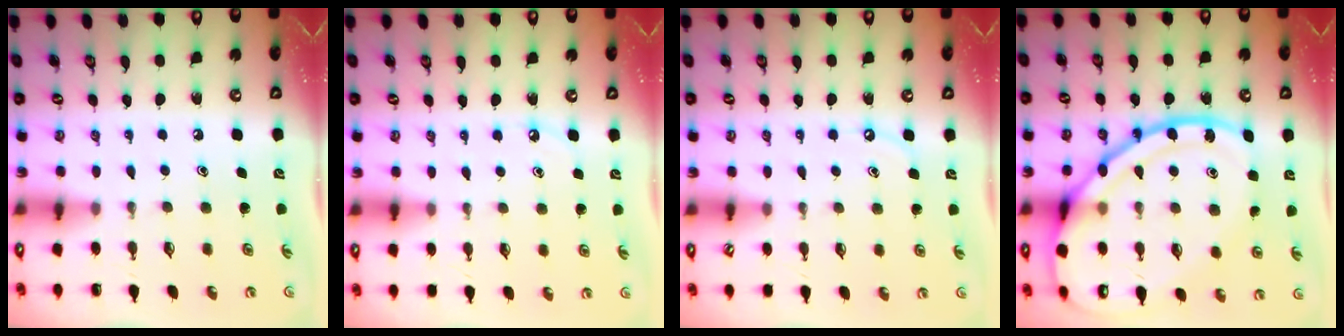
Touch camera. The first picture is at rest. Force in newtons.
{"total": 3.2, "press": 3.2, "slide": 0.5}
{"total": 5.3, "press": 5.2, "slide": 0.7}
{"total": 22.5, "press": 22.4, "slide": 2.1}